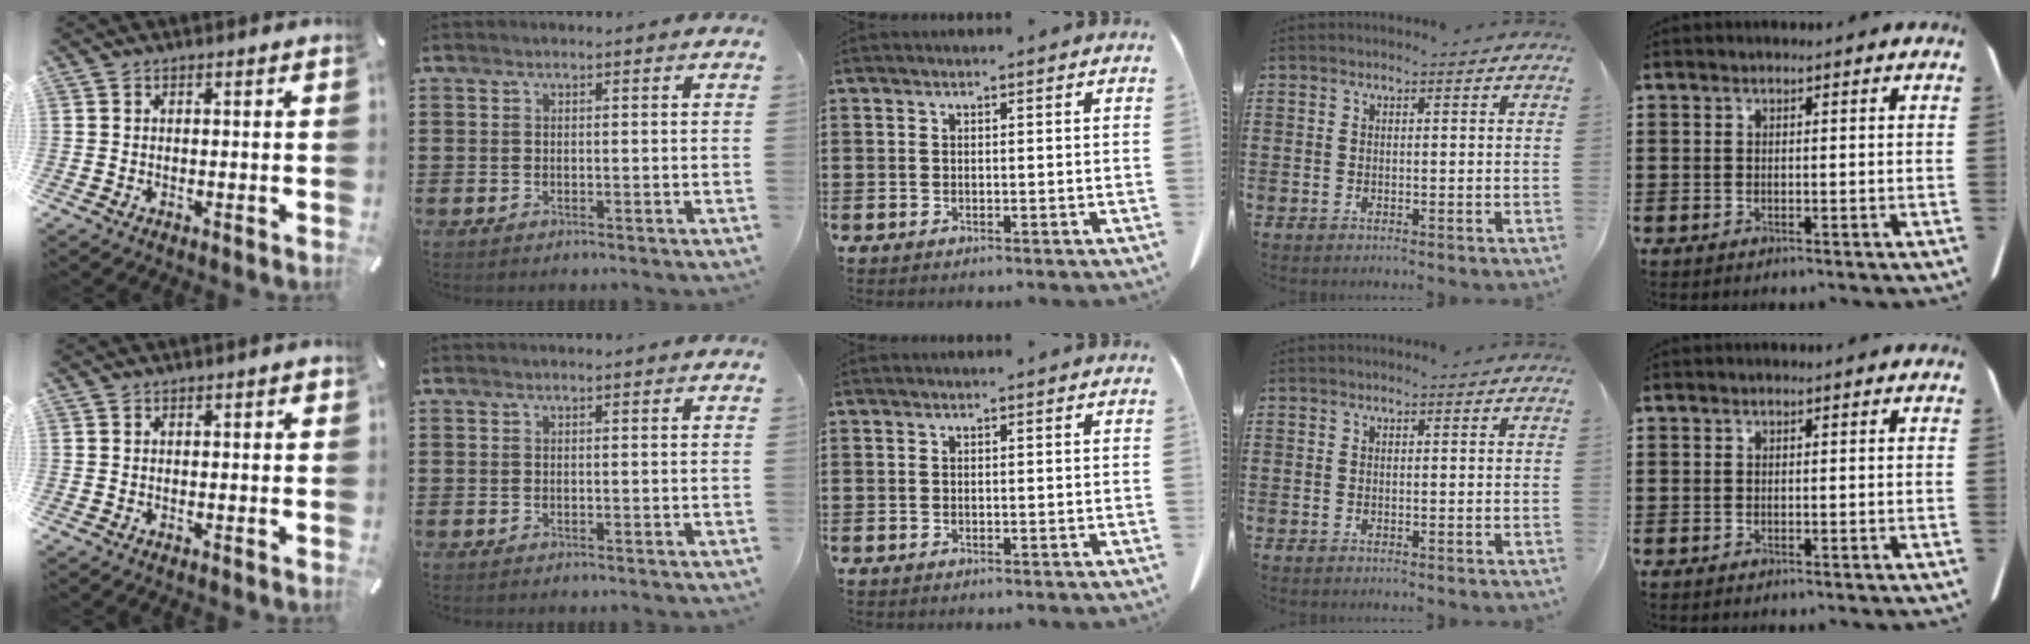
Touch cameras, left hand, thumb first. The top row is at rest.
{"thumb": {"total": 0.7, "force": [0.0, 0.2, 0.7], "torque": [-0.014, 0.001, 0.000]}}